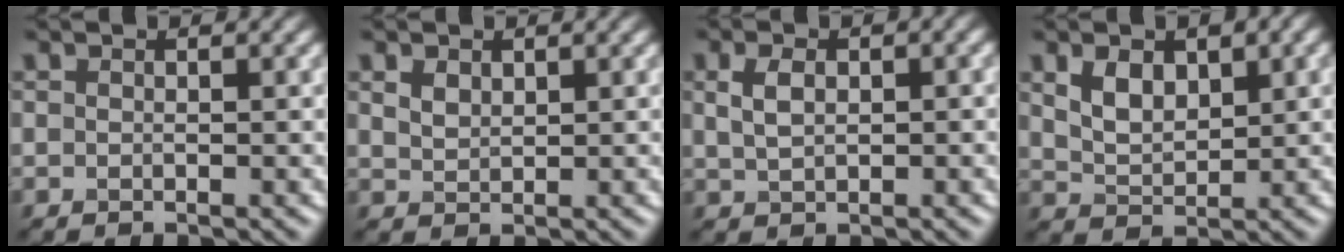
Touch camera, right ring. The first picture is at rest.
{"total": 1.5, "force": [0.9, 0.9, 0.8], "torque": [-0.015, -0.001, 0.021]}
{"total": 3.0, "force": [0.8, 1.6, 2.4], "torque": [-0.047, 0.004, 0.018]}
{"total": 4.0, "force": [1.6, 2.2, 2.9], "torque": [-0.056, 0.000, 0.034]}